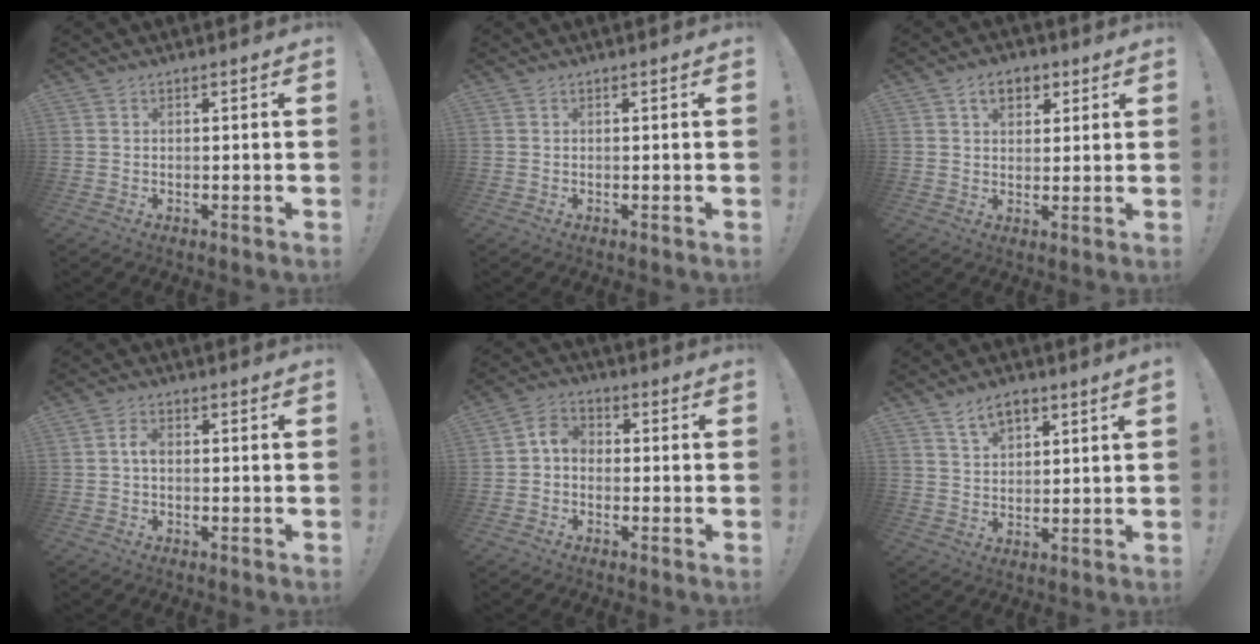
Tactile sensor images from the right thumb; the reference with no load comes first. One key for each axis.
{"total": 0.0}
{"total": 6.7, "fx": 3.1, "fy": 4.6, "fz": 3.7, "tx": -0.049, "ty": -0.001, "tz": 0.054}
{"total": 2.5, "fx": -0.5, "fy": 1.4, "fz": 2.0, "tx": -0.037, "ty": 0.011, "tz": -0.010}
{"total": 4.9, "fx": -1.3, "fy": 3.7, "fz": 2.9, "tx": -0.068, "ty": 0.016, "tz": -0.025}
{"total": 5.9, "fx": 4.1, "fy": 2.5, "fz": 3.4, "tx": -0.057, "ty": -0.015, "tz": 0.075}